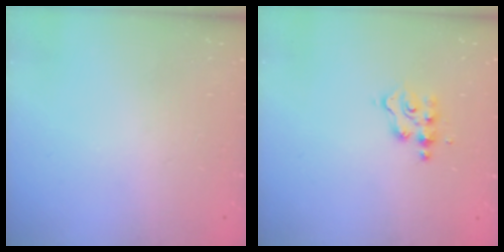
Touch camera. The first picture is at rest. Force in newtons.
{"total": 3.7, "press": 3.6, "slide": 0.4}